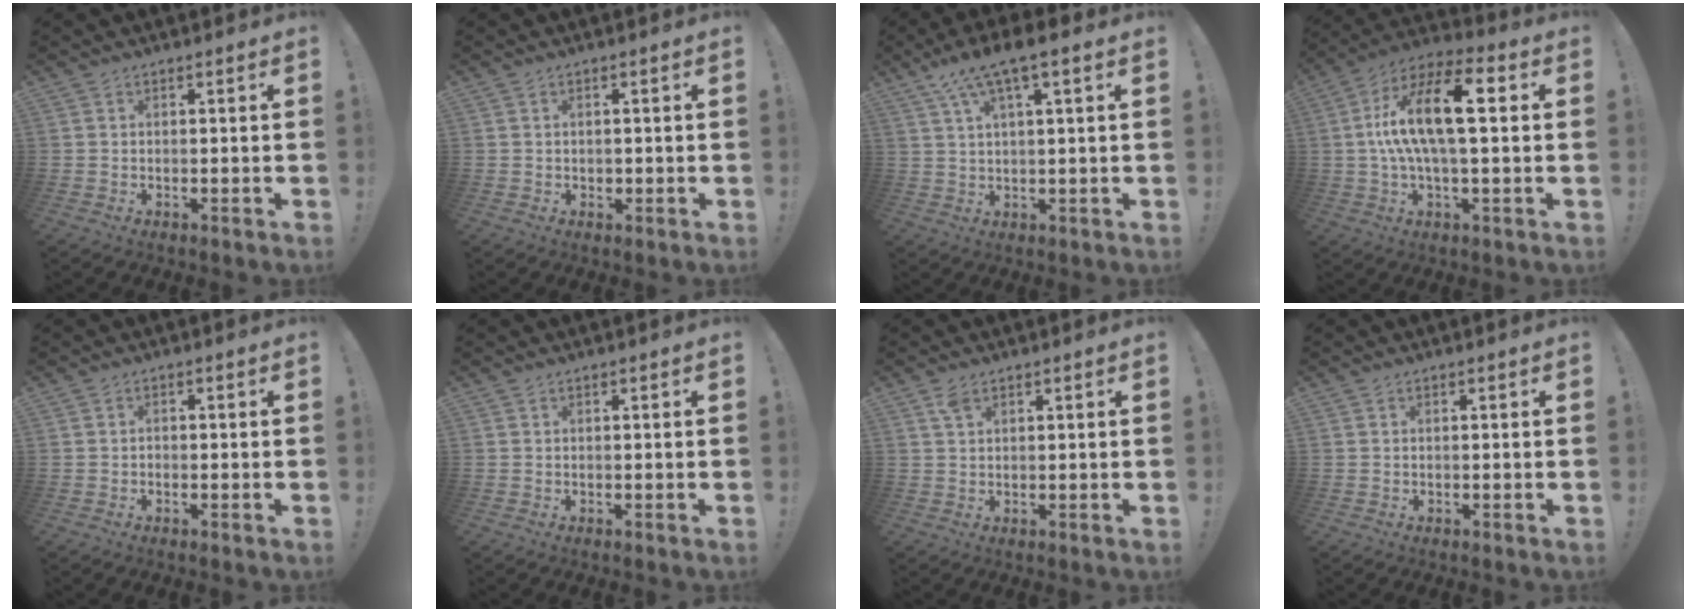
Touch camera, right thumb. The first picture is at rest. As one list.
[{"total": 0.9, "force": [-0.2, 0.8, 0.4], "torque": [-0.012, 0.005, -0.003]}, {"total": 8.7, "force": [4.9, 1.6, 7.0], "torque": [-0.129, -0.018, 0.089]}, {"total": 18.0, "force": [2.3, 6.7, 16.6], "torque": [-0.314, 0.003, 0.029]}, {"total": 1.0, "force": [-0.9, 0.4, 0.1], "torque": [0.000, 0.004, -0.017]}, {"total": 0.0}, {"total": 2.7, "force": [1.6, 1.3, 1.8], "torque": [-0.039, 0.000, 0.030]}, {"total": 0.0}]